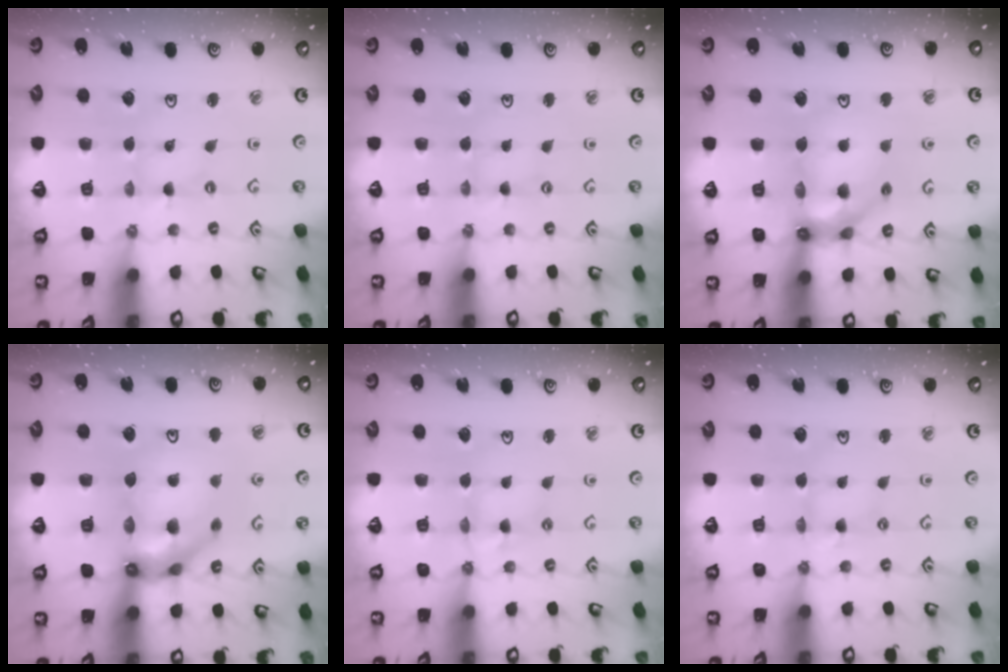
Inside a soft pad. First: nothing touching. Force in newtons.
{"total": 0.0}
{"total": 14.4, "press": 14.2, "slide": 2.0}
{"total": 16.3, "press": 16.3, "slide": 1.4}
{"total": 4.8, "press": 4.7, "slide": 0.3}
{"total": 2.0, "press": 2.0, "slide": 0.3}